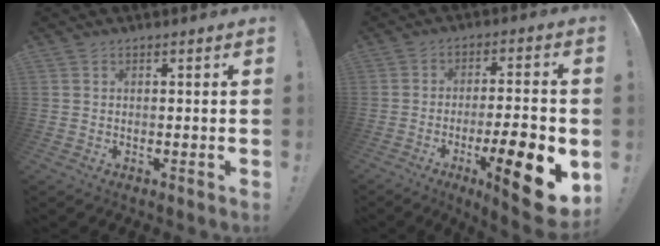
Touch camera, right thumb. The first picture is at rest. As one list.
[{"total": 16.2, "force": [-6.4, 3.6, 14.4], "torque": [-0.195, 0.025, -0.089]}]